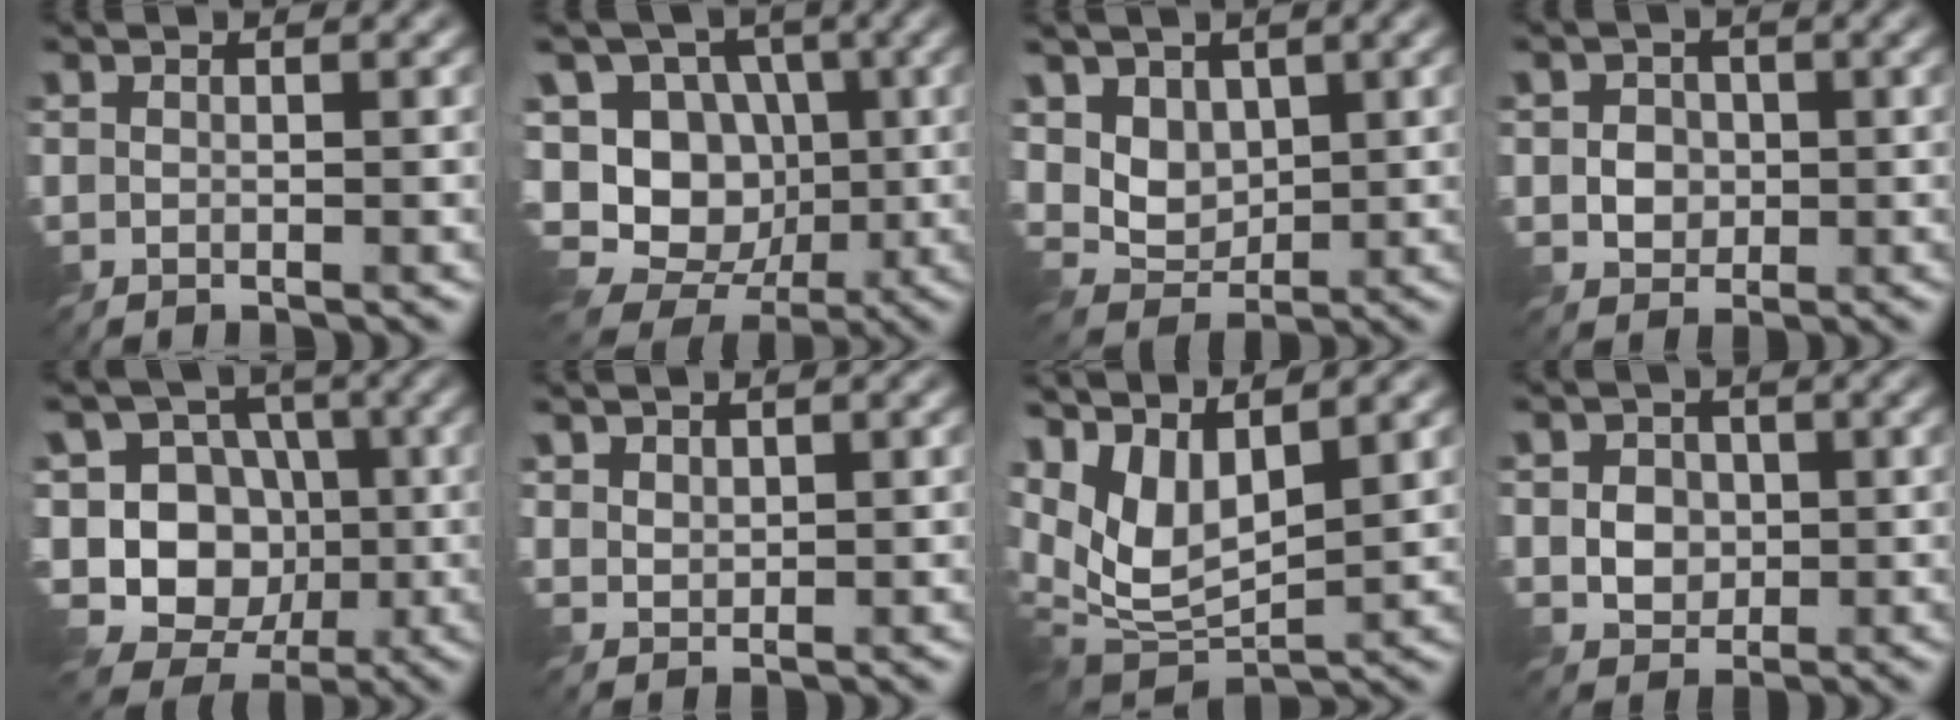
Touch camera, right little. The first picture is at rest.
{"total": 12.8, "force": [-1.3, 11.2, 6.0], "torque": [-0.147, 0.039, -0.044]}
{"total": 4.1, "force": [1.1, 3.2, 2.3], "torque": [-0.052, -0.009, 0.009]}
{"total": 3.4, "force": [0.0, 3.0, 1.7], "torque": [-0.032, 0.007, -0.002]}
{"total": 13.7, "force": [-1.5, 12.3, 5.9], "torque": [-0.154, 0.049, -0.048]}
{"total": 1.6, "force": [1.0, 1.1, 0.5], "torque": [-0.017, -0.004, 0.025]}
{"total": 8.2, "force": [2.7, 4.1, 6.5], "torque": [-0.139, -0.003, 0.046]}
{"total": 4.0, "force": [0.2, 3.4, 2.1], "torque": [-0.042, 0.008, 0.000]}